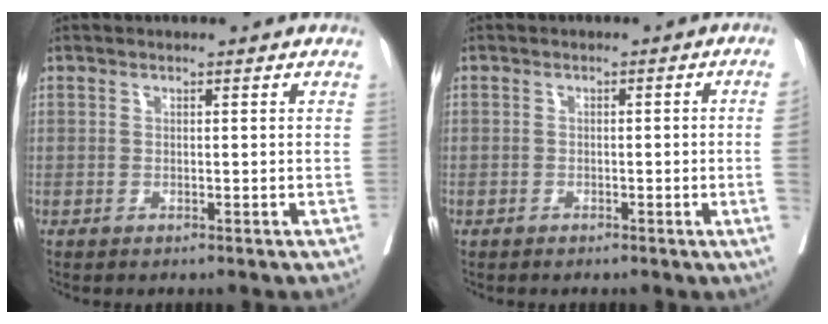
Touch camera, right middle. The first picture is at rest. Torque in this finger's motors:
{"motor_torque": [0.18, -0.17, -0.88, -0.21]}